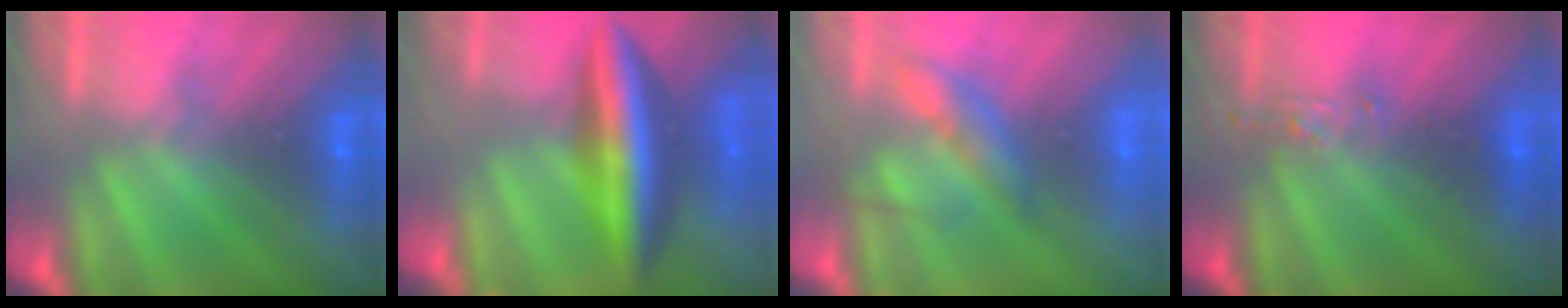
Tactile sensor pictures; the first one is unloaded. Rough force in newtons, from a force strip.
{"total": 7.1}
{"total": 2.3}
{"total": 2.4}